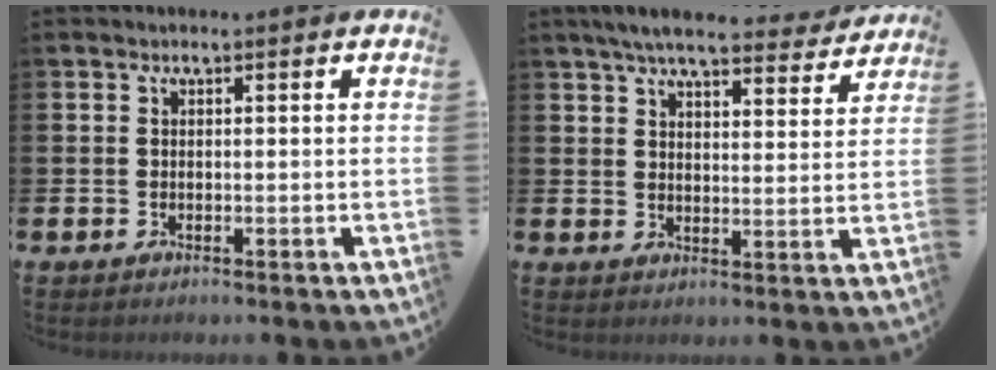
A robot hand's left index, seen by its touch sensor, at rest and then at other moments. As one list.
[{"total": 6.7, "force": [6.2, 1.1, 2.4], "torque": [-0.053, -0.031, 0.107]}]